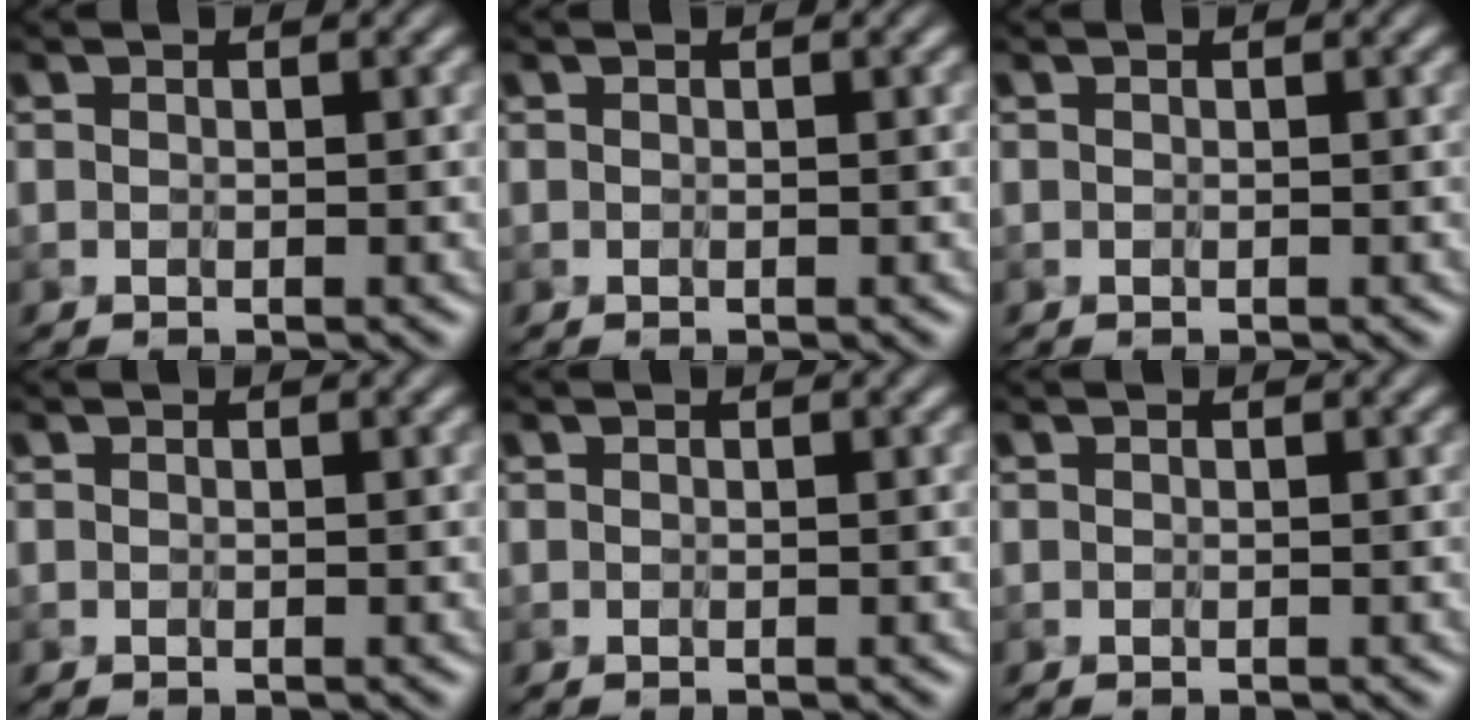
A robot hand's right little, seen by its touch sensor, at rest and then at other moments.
{"total": 0.0}
{"total": 0.0}
{"total": 0.0}
{"total": 0.0}
{"total": 0.0}